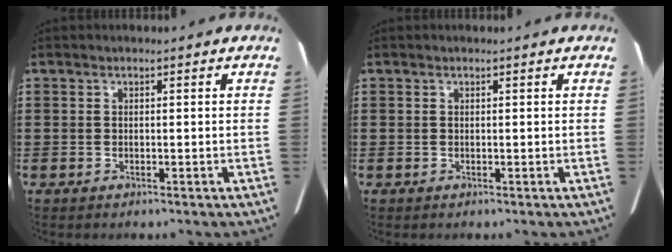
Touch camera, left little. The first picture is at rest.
{"total": 0.0}